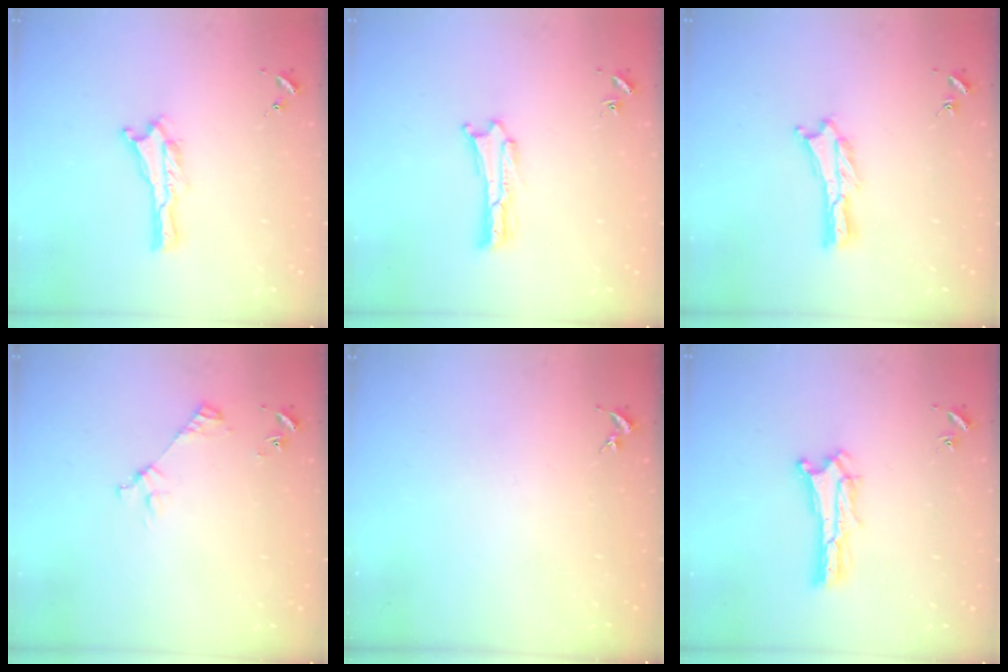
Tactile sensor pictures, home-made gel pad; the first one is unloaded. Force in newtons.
{"total": 0.0}
{"total": 0.6, "press": 0.6, "slide": 0.2}
{"total": 3.1, "press": 3.1, "slide": 0.3}
{"total": 0.0}
{"total": 0.9, "press": 0.9, "slide": 0.2}